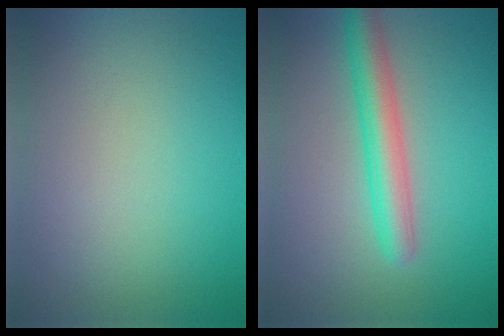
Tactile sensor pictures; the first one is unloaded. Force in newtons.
{"total": 3.9, "press": 3.9, "slide": 0.1}